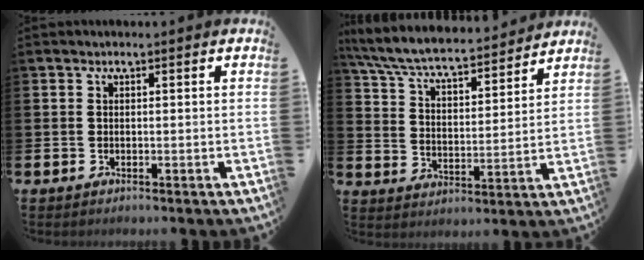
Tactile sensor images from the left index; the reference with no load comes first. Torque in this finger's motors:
{"motor_torque": [1.07, -1.07, 0.63, 0.21]}